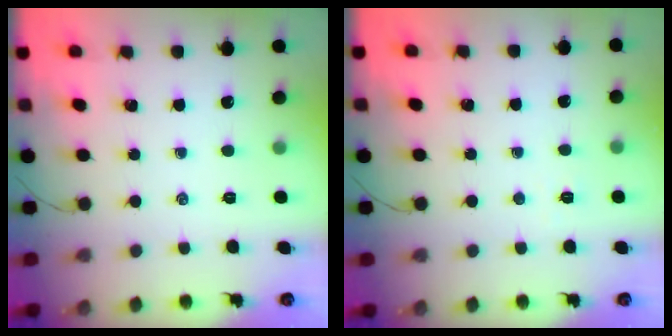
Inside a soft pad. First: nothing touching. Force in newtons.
{"total": 2.4, "press": 2.3, "slide": 0.7}